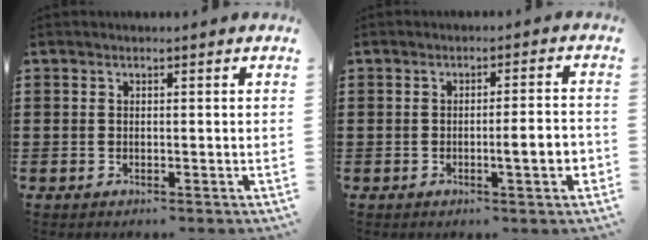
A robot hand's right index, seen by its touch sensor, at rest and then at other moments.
{"total": 4.5, "force": [-1.1, 0.2, 4.4], "torque": [-0.064, -0.011, -0.020]}